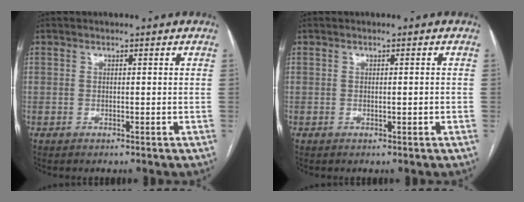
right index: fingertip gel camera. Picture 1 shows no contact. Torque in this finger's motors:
{"motor_torque": [-0.25, -0.03, -0.05, 0.00]}